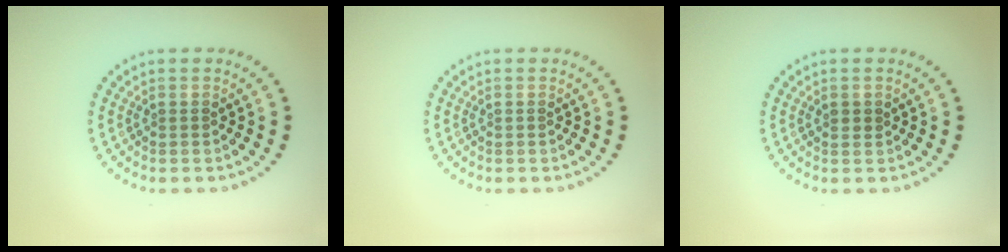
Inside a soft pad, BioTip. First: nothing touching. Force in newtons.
{"total": 0.0}
{"total": 0.9, "press": 0.8, "slide": 0.3}